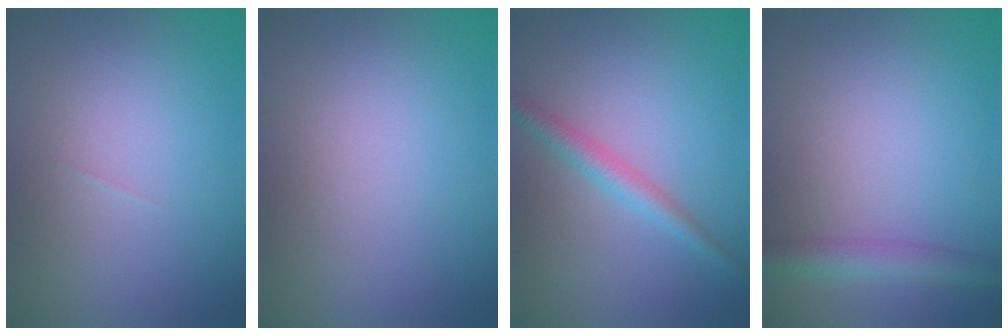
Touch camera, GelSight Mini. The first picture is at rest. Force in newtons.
{"total": 0.0}
{"total": 2.3, "press": 2.3, "slide": 0.1}
{"total": 3.2, "press": 3.2, "slide": 0.1}